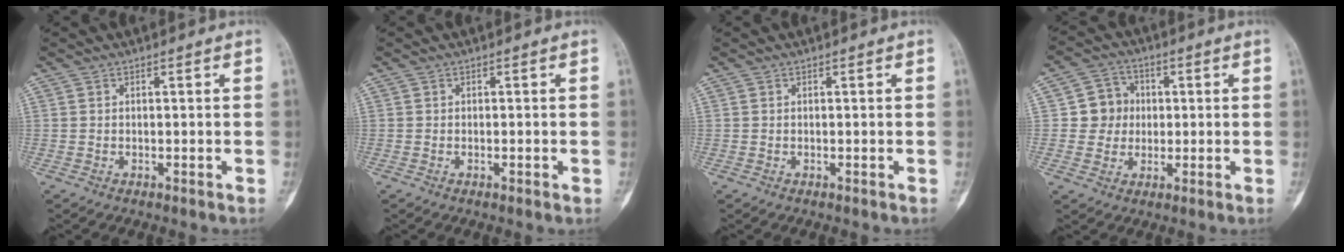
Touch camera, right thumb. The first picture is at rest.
{"total": 1.0, "force": [-0.3, 0.3, 0.8], "torque": [-0.010, 0.000, -0.005]}
{"total": 0.0}
{"total": 7.0, "force": [0.4, 6.7, 1.9], "torque": [0.010, 0.011, -0.001]}